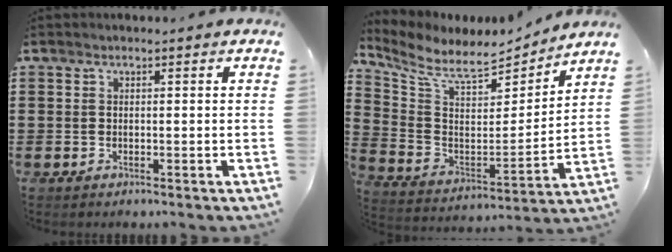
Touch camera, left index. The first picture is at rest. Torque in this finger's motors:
{"motor_torque": [1.43, -0.71, 0.11, 0.06]}